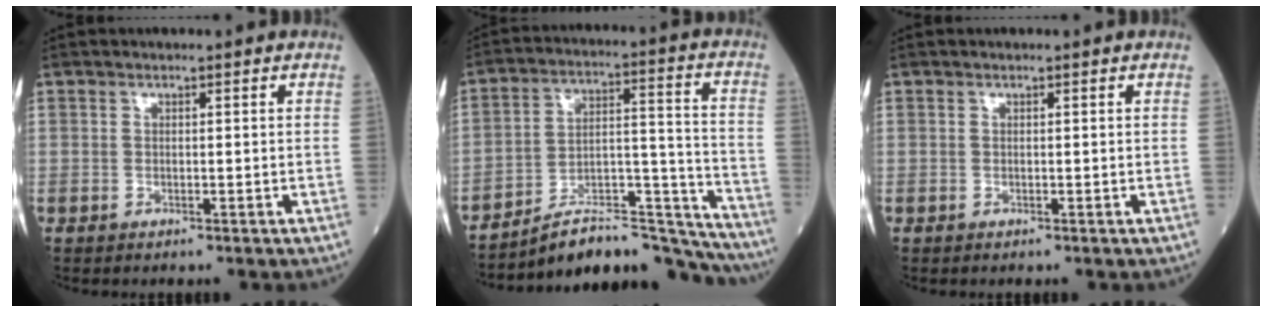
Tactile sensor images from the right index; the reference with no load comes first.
{"total": 18.5, "force": [-17.7, 2.0, 5.0], "torque": [-0.054, 0.057, -0.269]}
{"total": 0.0}